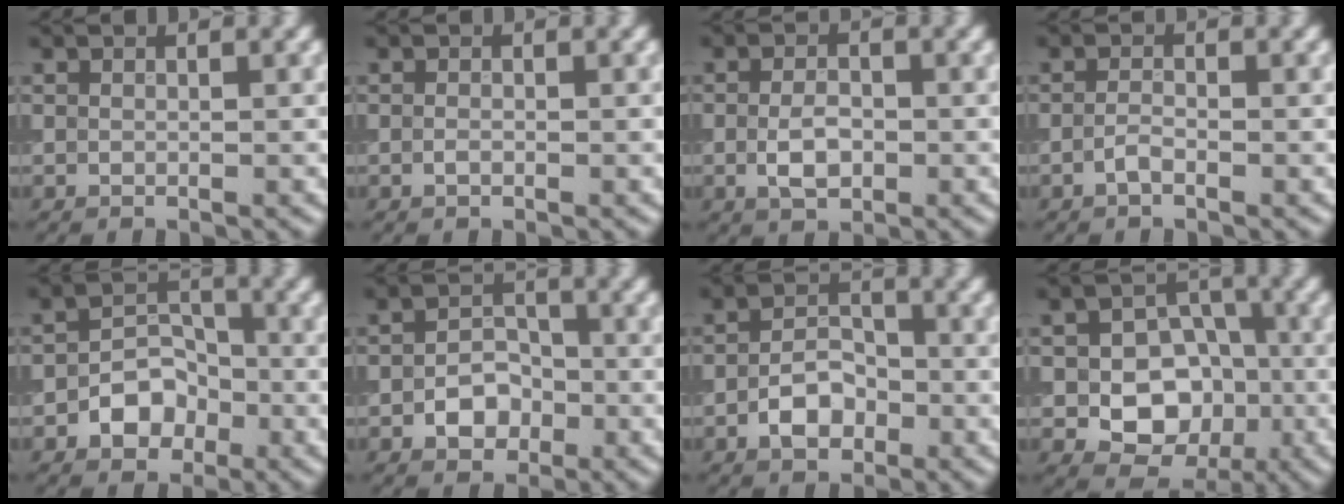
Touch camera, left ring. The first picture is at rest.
{"total": 0.6, "force": [-0.2, 0.3, 0.4], "torque": [-0.010, -0.001, -0.004]}
{"total": 2.7, "force": [-0.5, 1.6, 2.2], "torque": [-0.042, 0.000, -0.011]}
{"total": 1.1, "force": [-0.6, 0.3, 0.8], "torque": [-0.018, 0.002, -0.015]}
{"total": 3.8, "force": [-1.7, 2.7, 2.1], "torque": [-0.025, 0.006, -0.030]}
{"total": 3.1, "force": [-1.3, 2.2, 1.8], "torque": [-0.022, 0.005, -0.023]}
{"total": 3.5, "force": [-1.5, 2.1, 2.3], "torque": [-0.035, 0.007, -0.030]}
{"total": 7.3, "force": [-1.7, 5.7, 4.2], "torque": [-0.044, -0.007, -0.034]}